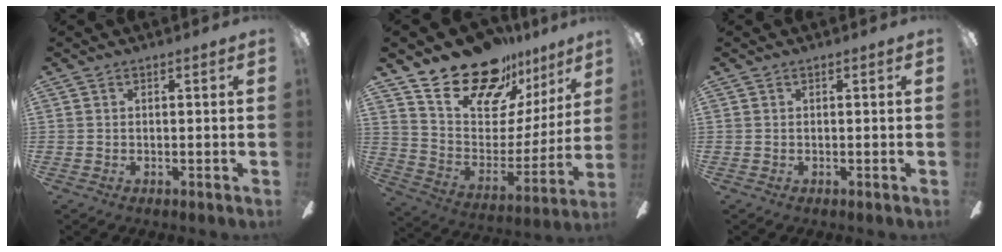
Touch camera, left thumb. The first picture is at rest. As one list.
[{"total": 22.0, "force": [17.2, 9.9, 9.3], "torque": [-0.164, -0.116, 0.311]}, {"total": 0.0}]